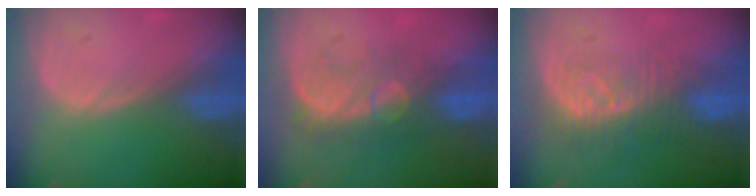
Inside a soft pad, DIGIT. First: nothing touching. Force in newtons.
{"total": 7.9, "press": 7.7, "slide": 1.5}
{"total": 8.3, "press": 7.3, "slide": 3.9}